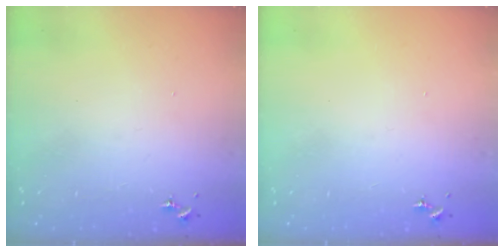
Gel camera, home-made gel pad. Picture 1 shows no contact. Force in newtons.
{"total": 0.0}